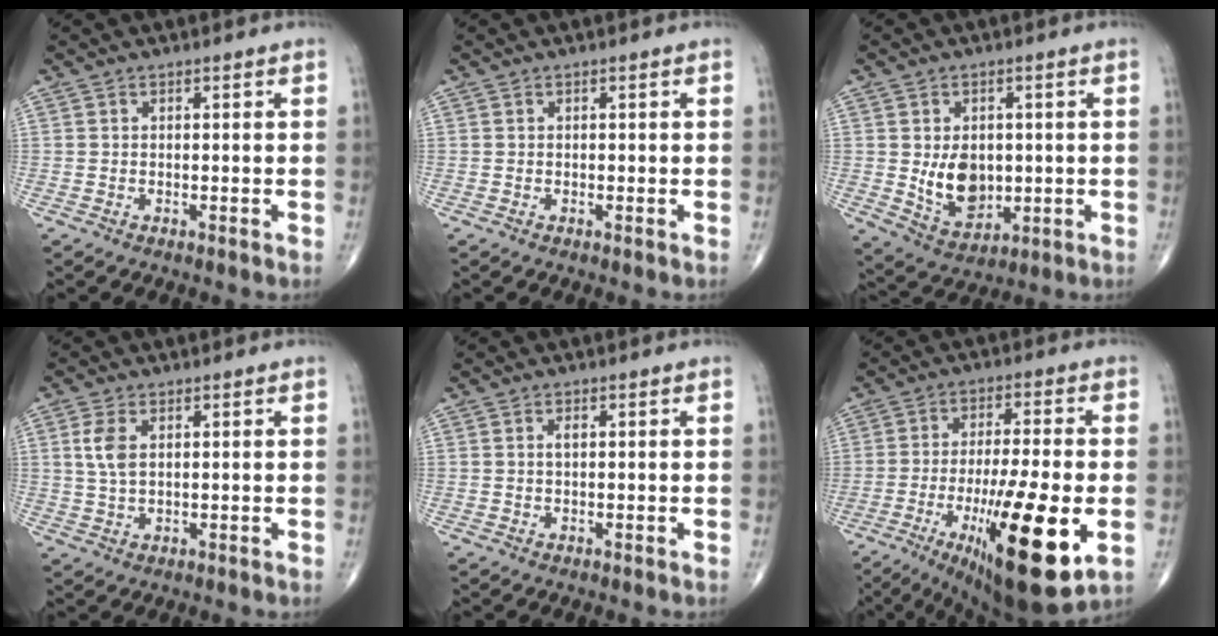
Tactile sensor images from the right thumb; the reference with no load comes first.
{"total": 0.0}
{"total": 9.0, "force": [0.2, 6.3, 6.4], "torque": [-0.078, -0.015, 0.020]}
{"total": 4.7, "force": [1.3, 2.5, 3.7], "torque": [-0.079, -0.001, 0.027]}
{"total": 1.2, "force": [0.3, 0.6, 1.1], "torque": [-0.017, 0.004, 0.004]}
{"total": 21.9, "force": [-6.6, 5.3, 20.2], "torque": [-0.312, -0.012, -0.090]}